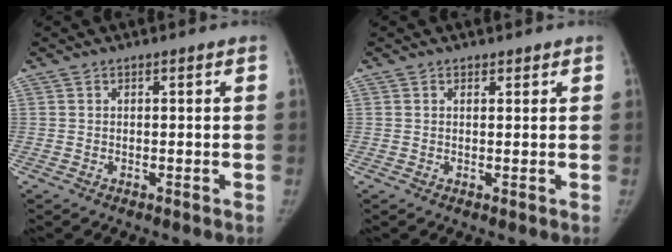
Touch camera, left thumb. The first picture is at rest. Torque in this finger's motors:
{"motor_torque": [-0.10, -0.17, -0.28, 0.14, -0.03]}